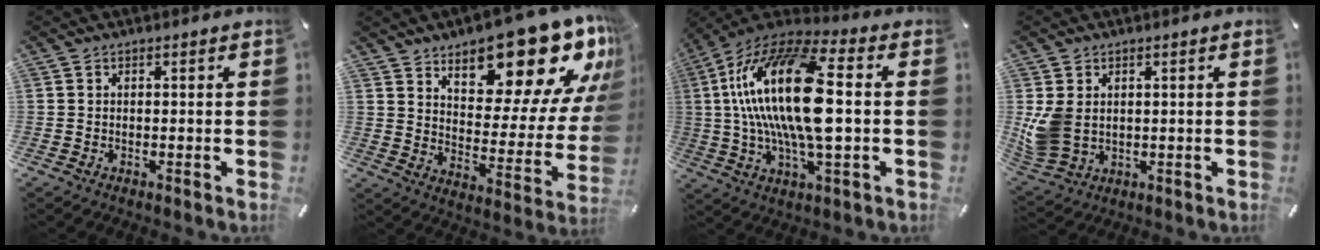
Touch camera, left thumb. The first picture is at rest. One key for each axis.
{"total": 22.2, "fx": 16.1, "fy": 9.6, "fz": 12.0, "tx": -0.139, "ty": -0.130, "tz": 0.268}
{"total": 23.5, "fx": 2.3, "fy": 8.7, "fz": 21.7, "tx": -0.458, "ty": -0.008, "tz": 0.031}
{"total": 8.1, "fx": 1.0, "fy": 6.2, "fz": 5.0, "tx": -0.108, "ty": 0.005, "tz": 0.024}